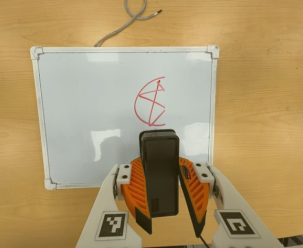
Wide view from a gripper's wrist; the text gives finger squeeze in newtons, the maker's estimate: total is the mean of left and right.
{"total": 9.1, "left": 9.1, "right": 9.2}